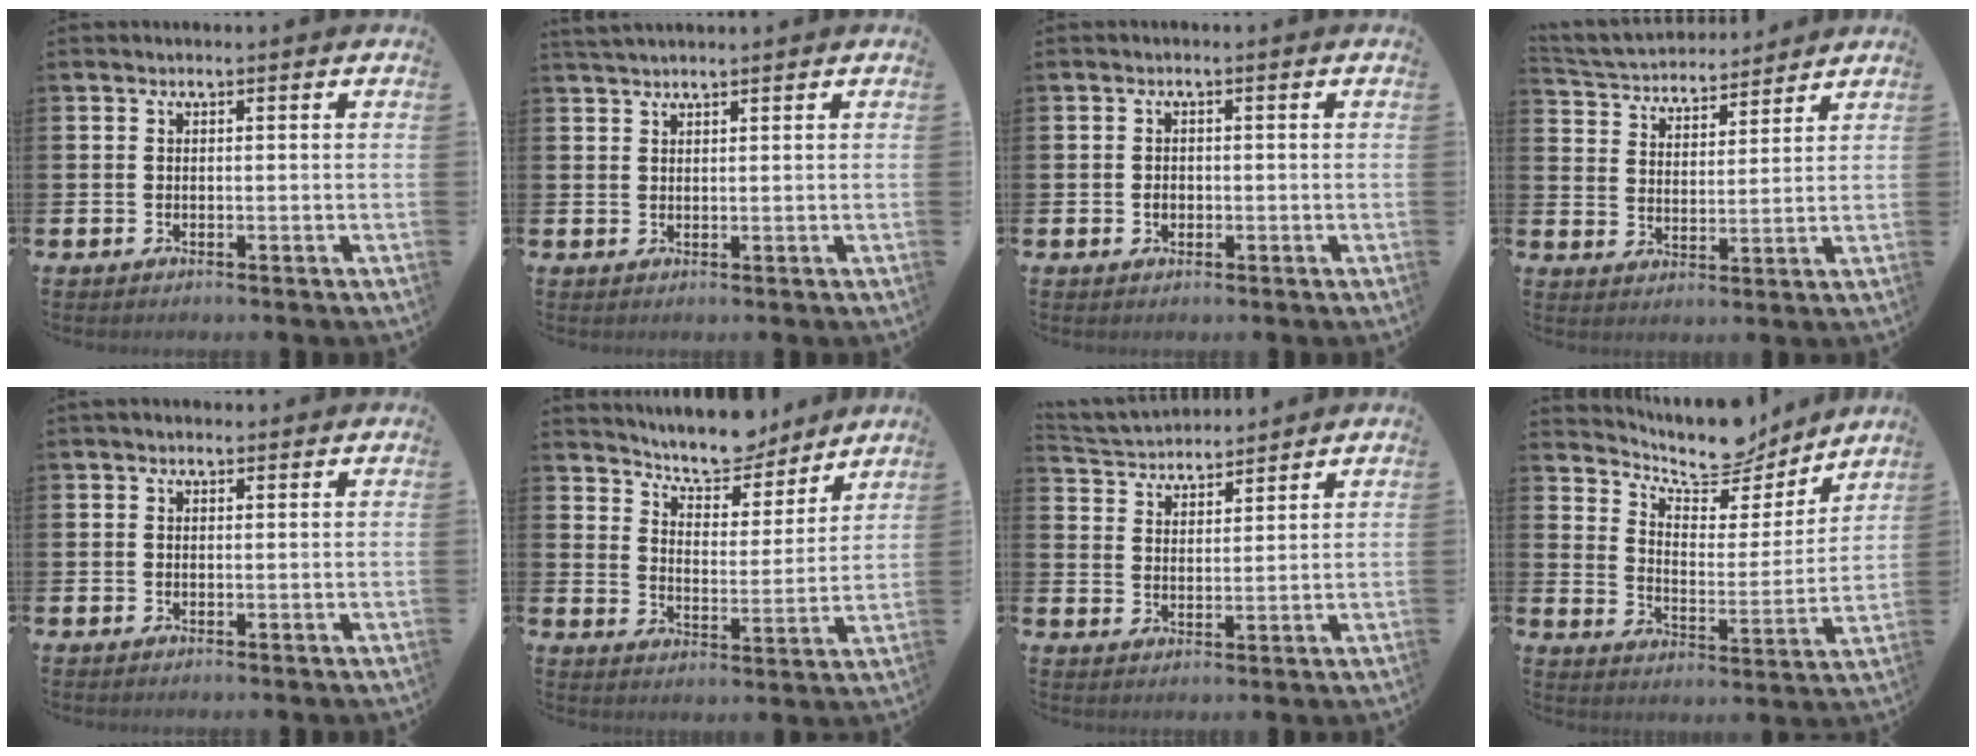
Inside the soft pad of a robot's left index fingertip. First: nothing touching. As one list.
[{"total": 1.6, "force": [1.6, 0.2, 0.2], "torque": [-0.003, -0.001, 0.028]}, {"total": 1.3, "force": [-0.3, 1.0, 0.7], "torque": [-0.010, 0.006, -0.008]}, {"total": 4.3, "force": [4.1, 1.2, 0.0], "torque": [-0.025, -0.035, 0.068]}, {"total": 0.9, "force": [0.7, 0.4, 0.4], "torque": [0.005, 0.000, 0.009]}, {"total": 8.5, "force": [7.9, 2.4, 1.9], "torque": [-0.052, -0.058, 0.138]}, {"total": 4.1, "force": [3.9, 1.2, -0.3], "torque": [-0.015, -0.028, 0.067]}, {"total": 9.4, "force": [8.7, 2.9, 2.2], "torque": [-0.065, -0.072, 0.153]}]